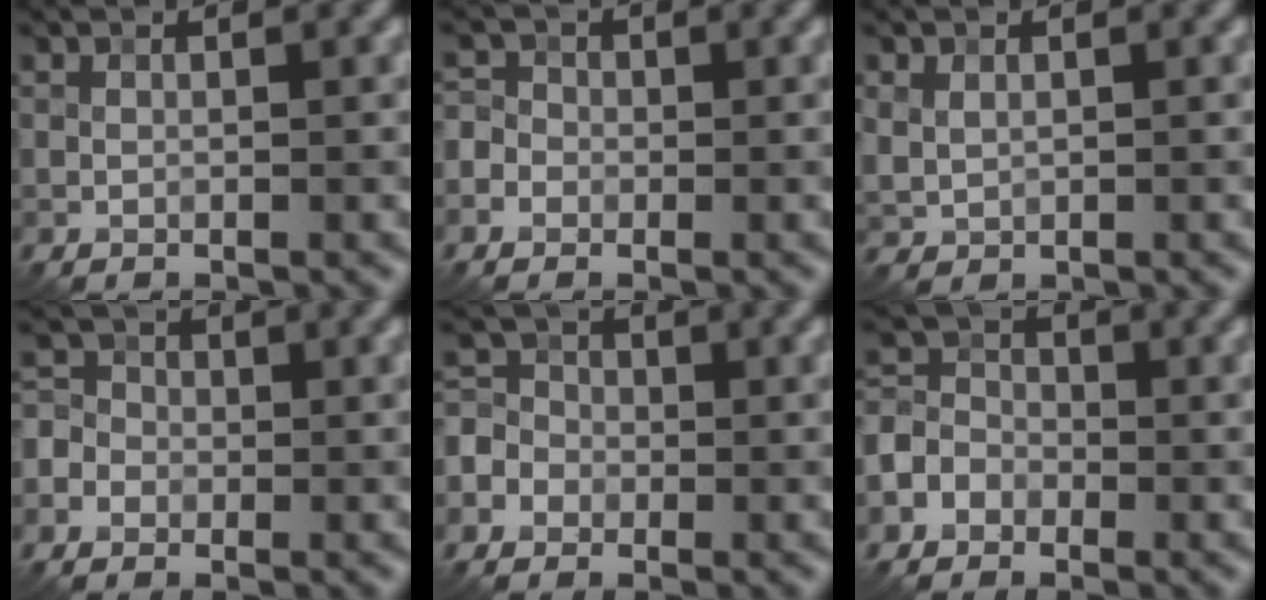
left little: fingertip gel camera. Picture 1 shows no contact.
{"total": 2.7, "force": [-0.7, 2.4, 0.8], "torque": [-0.001, 0.014, -0.033]}
{"total": 1.6, "force": [0.5, 1.2, 0.9], "torque": [-0.021, 0.000, 0.013]}
{"total": 3.3, "force": [-1.1, 3.0, 1.0], "torque": [-0.004, 0.013, -0.042]}
{"total": 4.3, "force": [-1.7, 3.8, 1.3], "torque": [-0.010, 0.010, -0.050]}
{"total": 3.9, "force": [-2.0, 3.2, 1.3], "torque": [-0.012, 0.003, -0.045]}